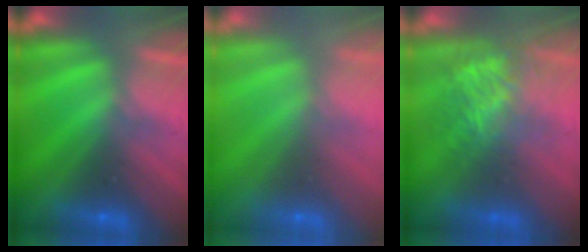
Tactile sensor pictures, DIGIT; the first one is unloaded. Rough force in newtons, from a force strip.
{"total": 7.8}
{"total": 3.7}